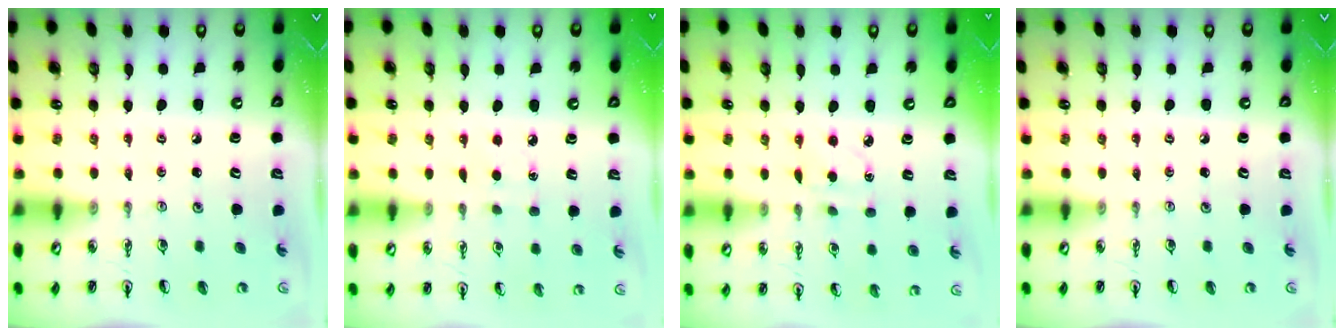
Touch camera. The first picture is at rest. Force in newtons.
{"total": 3.6, "press": 3.6, "slide": 0.5}
{"total": 3.3, "press": 3.2, "slide": 0.8}
{"total": 0.0}